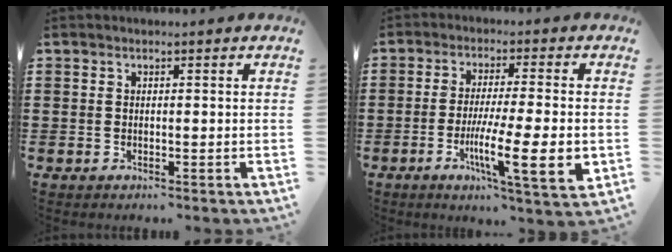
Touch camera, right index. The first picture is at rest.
{"total": 11.8, "force": [-3.2, 1.7, 11.3], "torque": [-0.196, -0.019, -0.055]}